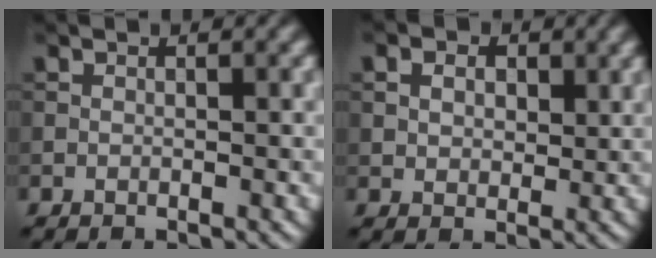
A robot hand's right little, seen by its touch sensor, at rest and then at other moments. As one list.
[{"total": 3.3, "force": [1.4, 2.4, 1.8], "torque": [-0.038, 0.003, 0.016]}]